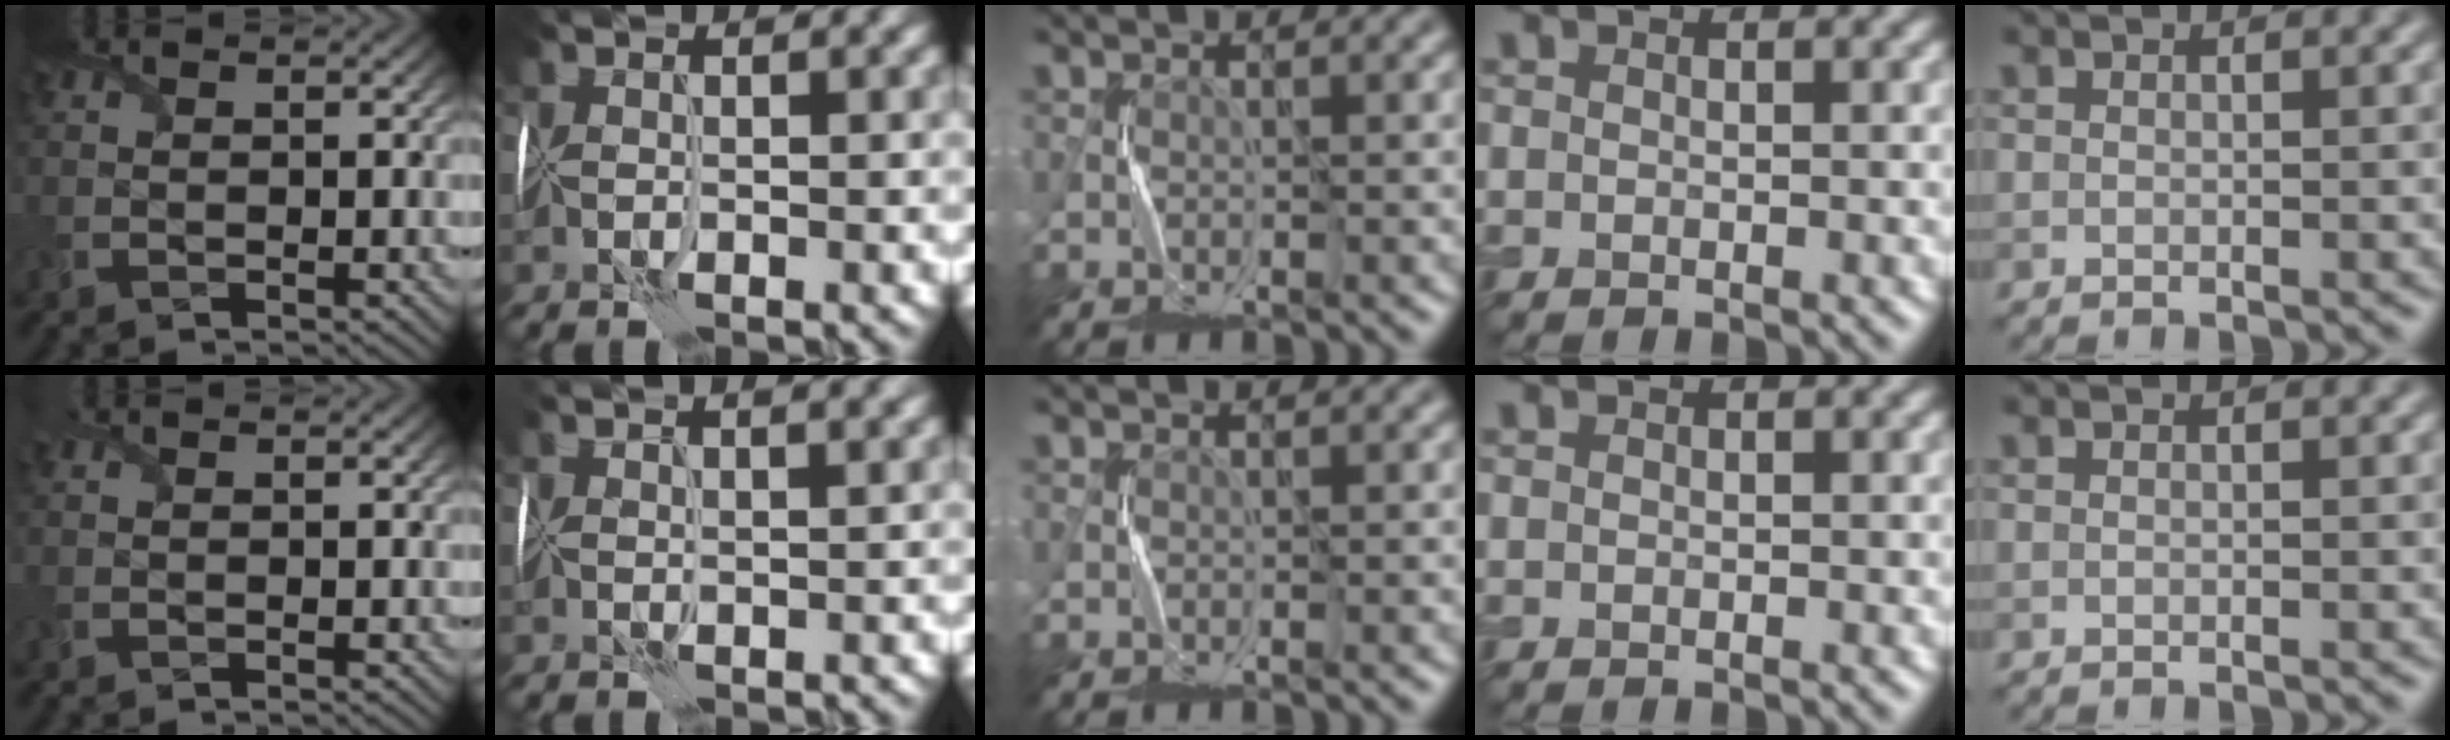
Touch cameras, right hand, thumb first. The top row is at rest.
{"index": {"total": 4.2, "force": [3.1, 1.4, 2.6], "torque": [-0.023, 0.028, 0.035]}}